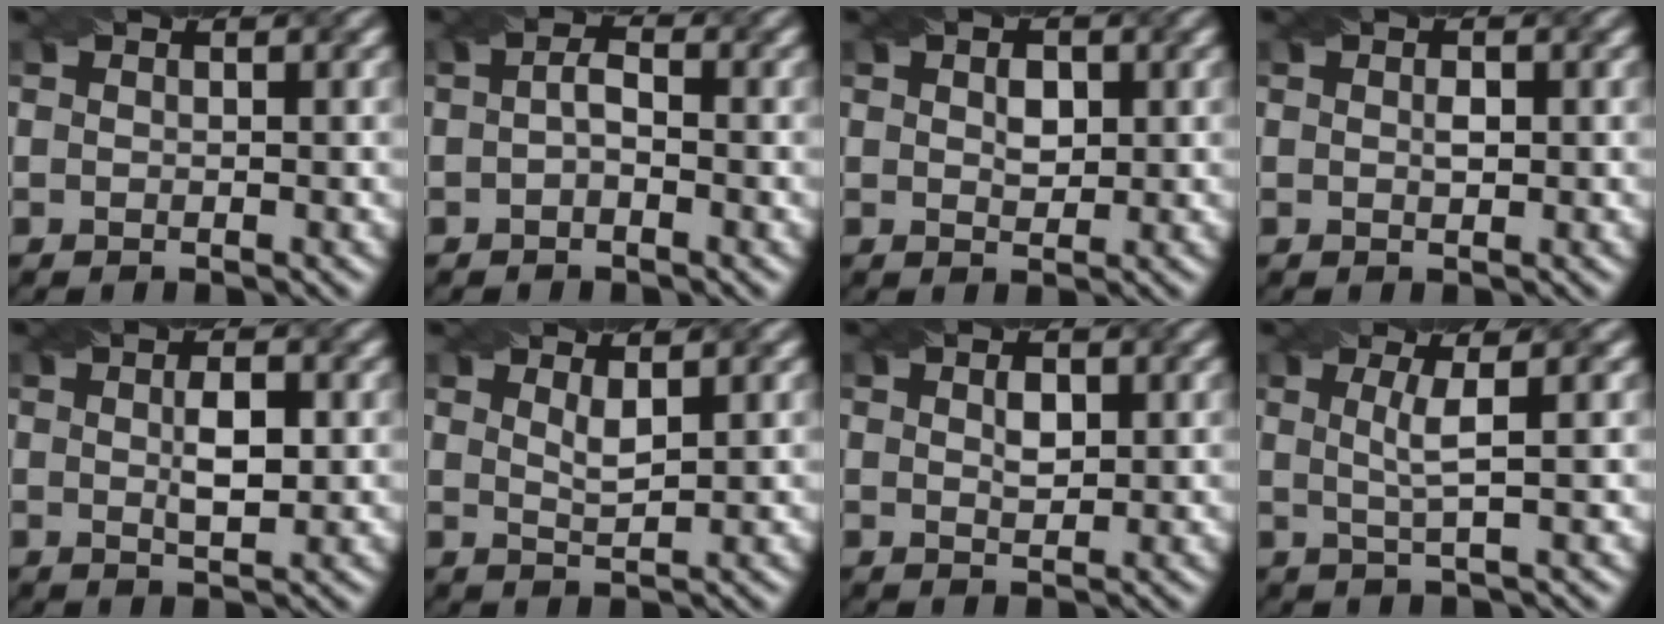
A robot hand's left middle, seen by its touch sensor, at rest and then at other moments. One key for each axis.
{"total": 1.6, "fx": -0.3, "fy": 0.7, "fz": 1.4, "tx": -0.029, "ty": 0.004, "tz": -0.007}
{"total": 1.8, "fx": 0.5, "fy": 1.2, "fz": 1.3, "tx": -0.023, "ty": 0.000, "tz": 0.010}
{"total": 1.0, "fx": 0.1, "fy": 0.5, "fz": 0.8, "tx": -0.015, "ty": 0.001, "tz": 0.002}
{"total": 2.9, "fx": 0.3, "fy": 0.9, "fz": 2.7, "tx": -0.053, "ty": 0.000, "tz": 0.007}
{"total": 1.5, "fx": 0.9, "fy": 0.3, "fz": 1.2, "tx": -0.024, "ty": -0.003, "tz": 0.018}
{"total": 1.7, "fx": 0.6, "fy": 0.8, "fz": 1.3, "tx": -0.025, "ty": 0.001, "tz": 0.012}
{"total": 2.7, "fx": 0.6, "fy": 0.4, "fz": 2.6, "tx": -0.049, "ty": 0.001, "tz": 0.011}